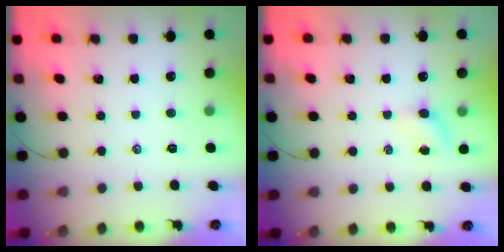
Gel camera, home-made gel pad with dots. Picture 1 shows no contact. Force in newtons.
{"total": 3.8, "press": 3.6, "slide": 1.2}